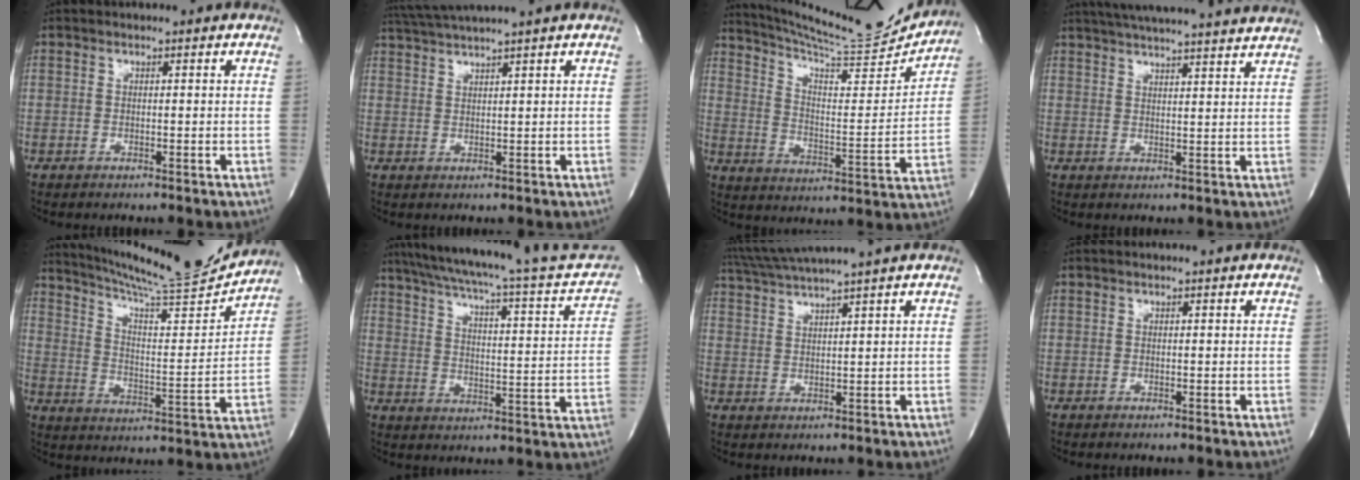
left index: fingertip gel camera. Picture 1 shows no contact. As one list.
[{"total": 6.8, "force": [5.9, -1.8, 2.8], "torque": [-0.048, 0.015, 0.101]}, {"total": 19.4, "force": [18.5, 0.9, 5.7], "torque": [-0.102, -0.053, 0.266]}, {"total": 20.7, "force": [18.8, 0.6, 8.5], "torque": [-0.143, 0.009, 0.247]}, {"total": 18.4, "force": [17.5, -0.1, 5.6], "torque": [-0.101, -0.054, 0.255]}, {"total": 27.6, "force": [24.4, 3.0, 12.7], "torque": [-0.196, -0.038, 0.308]}, {"total": 9.1, "force": [7.8, -1.9, 4.3], "torque": [-0.081, 0.014, 0.128]}, {"total": 1.0, "force": [0.9, -0.1, 0.4], "torque": [-0.006, 0.010, 0.013]}]